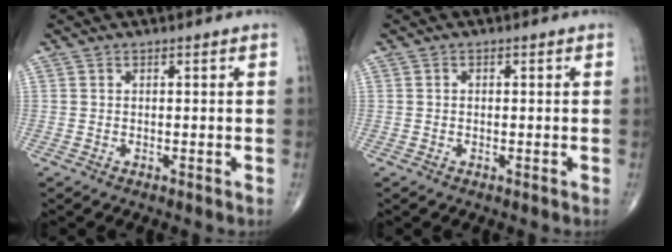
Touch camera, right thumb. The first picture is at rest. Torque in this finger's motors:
{"motor_torque": [-0.30, 0.05, 0.05, 0.12, 0.00]}